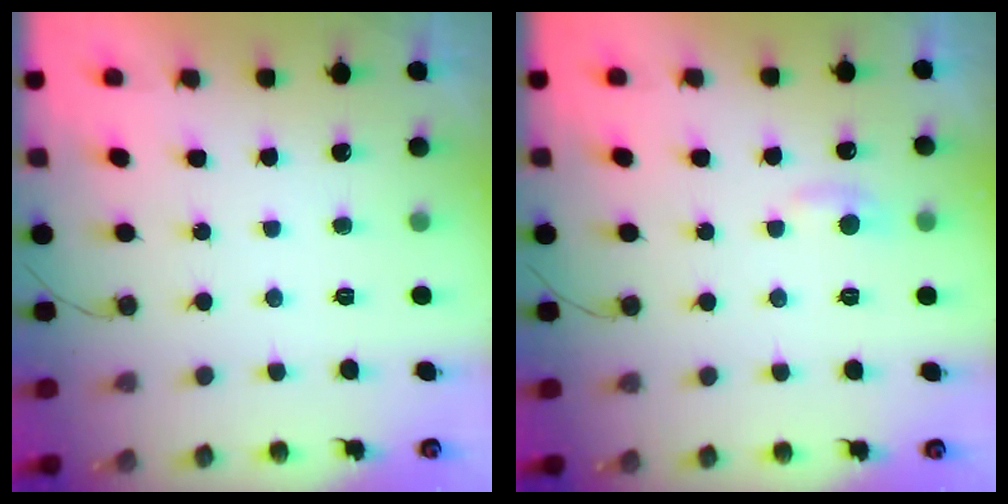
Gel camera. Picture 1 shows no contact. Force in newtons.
{"total": 4.0, "press": 3.9, "slide": 0.4}